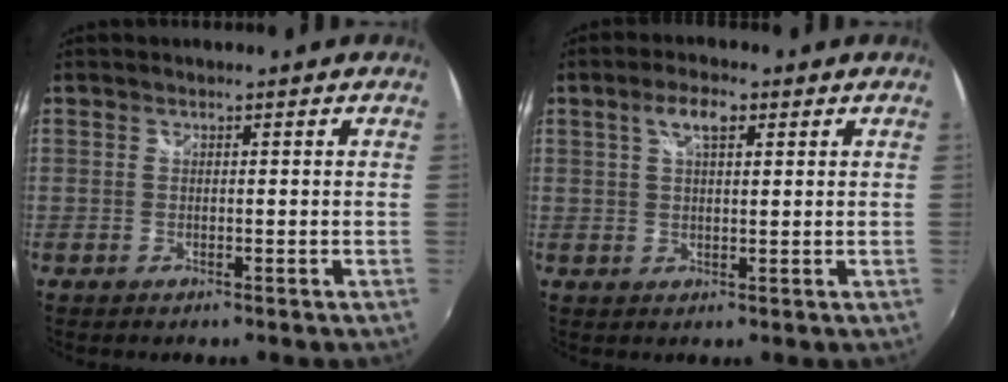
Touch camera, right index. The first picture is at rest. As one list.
[{"total": 4.5, "force": [2.0, 1.8, 3.6], "torque": [-0.064, 0.011, 0.035]}]